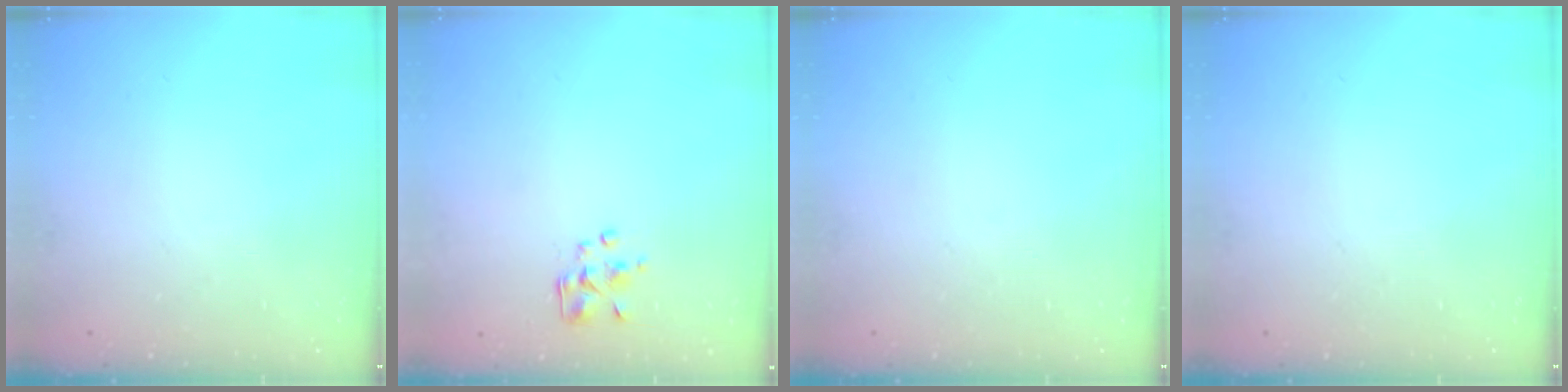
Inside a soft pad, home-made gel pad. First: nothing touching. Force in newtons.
{"total": 2.5, "press": 2.4, "slide": 0.7}
{"total": 0.0}
{"total": 0.0}